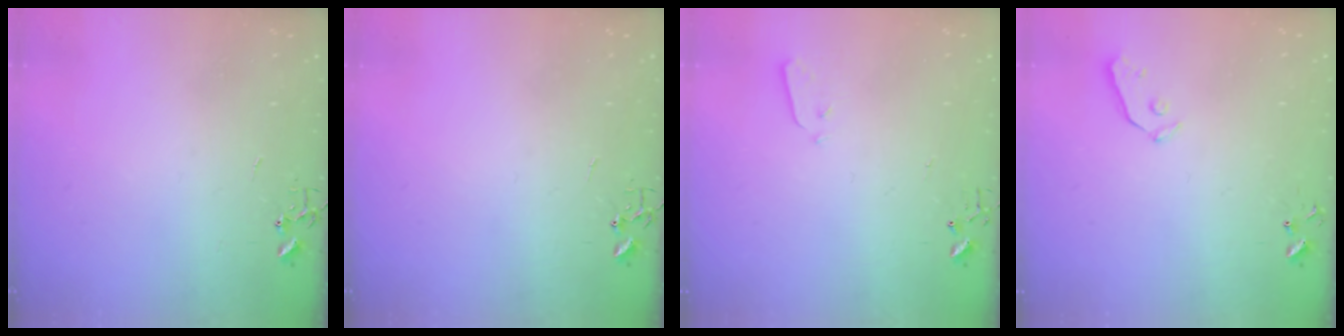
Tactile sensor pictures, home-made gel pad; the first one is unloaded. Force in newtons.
{"total": 0.0}
{"total": 2.9, "press": 2.9, "slide": 0.4}
{"total": 3.2, "press": 3.2, "slide": 0.4}